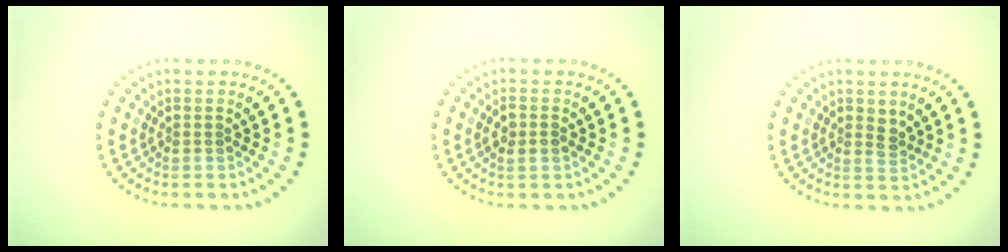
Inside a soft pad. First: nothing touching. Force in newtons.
{"total": 1.6, "press": 1.5, "slide": 0.4}
{"total": 1.2, "press": 1.1, "slide": 0.4}